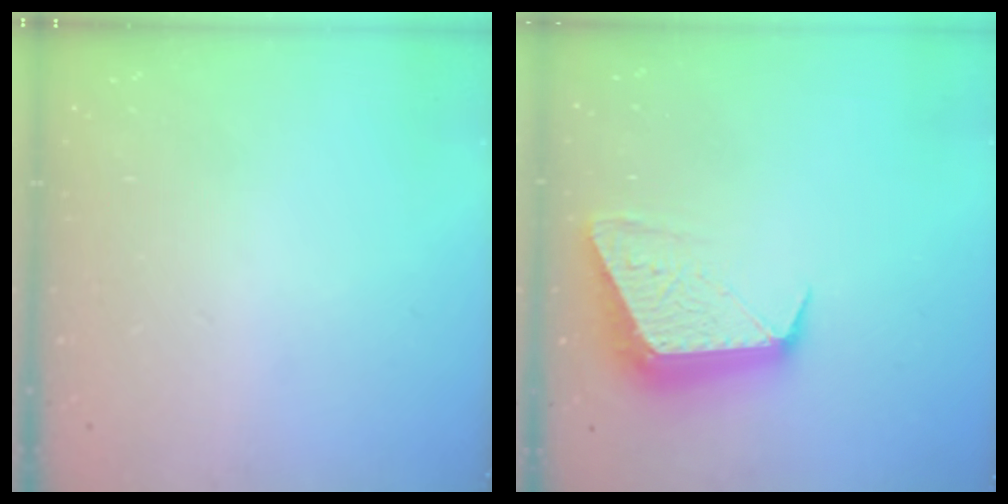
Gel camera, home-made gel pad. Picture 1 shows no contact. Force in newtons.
{"total": 10.8, "press": 10.7, "slide": 0.9}